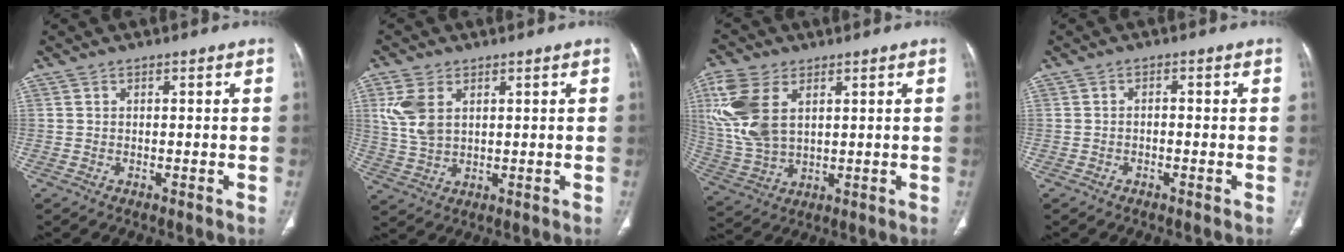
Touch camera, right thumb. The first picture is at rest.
{"total": 7.1, "force": [2.4, 4.4, 5.0], "torque": [-0.107, -0.002, 0.057]}
{"total": 13.8, "force": [4.3, 8.4, 10.1], "torque": [-0.231, -0.004, 0.095]}
{"total": 1.1, "force": [-0.4, 0.6, 0.7], "torque": [-0.010, 0.007, -0.009]}